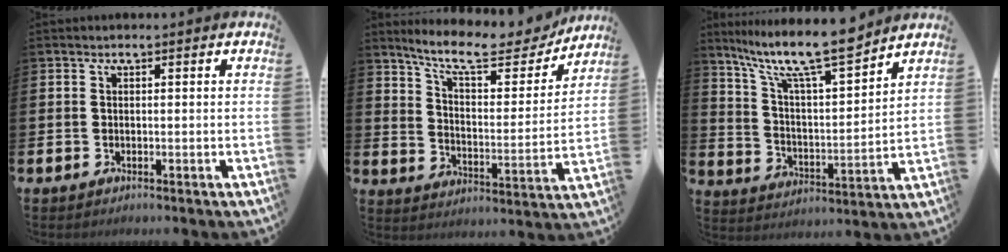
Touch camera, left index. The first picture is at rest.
{"total": 10.9, "force": [9.7, 2.4, 4.5], "torque": [-0.101, -0.067, 0.164]}
{"total": 12.0, "force": [10.1, 2.1, 6.1], "torque": [-0.138, -0.062, 0.172]}